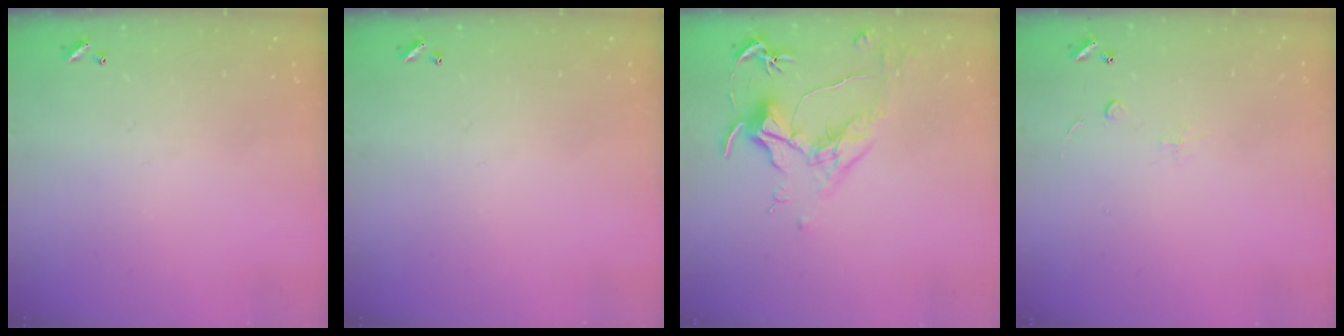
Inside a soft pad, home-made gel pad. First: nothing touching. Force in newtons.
{"total": 0.0}
{"total": 1.8, "press": 1.5, "slide": 0.9}
{"total": 1.6, "press": 1.5, "slide": 0.4}